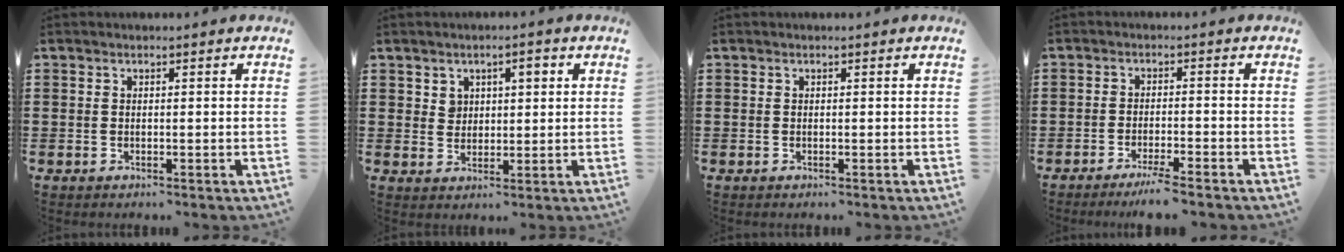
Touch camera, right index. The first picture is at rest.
{"total": 2.7, "force": [1.4, 2.1, 1.2], "torque": [-0.025, 0.006, 0.021]}
{"total": 0.0}
{"total": 3.3, "force": [-2.8, -0.4, 1.6], "torque": [-0.033, -0.008, -0.055]}